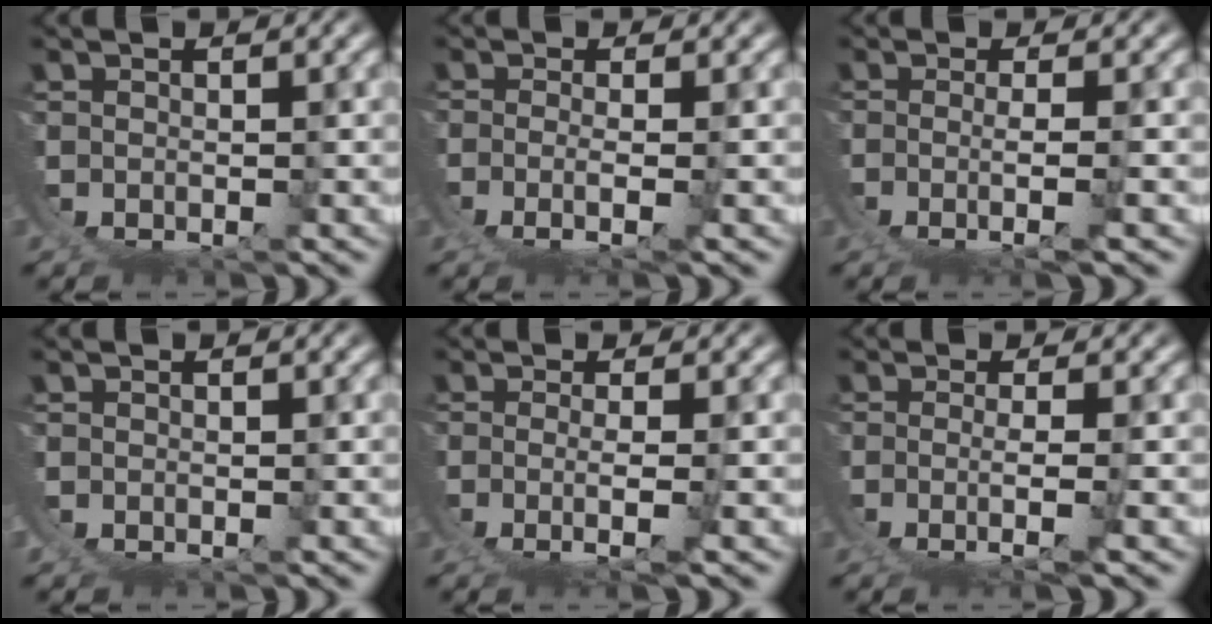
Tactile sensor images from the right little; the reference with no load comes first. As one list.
[{"total": 2.6, "force": [0.2, 0.5, 2.5], "torque": [-0.062, -0.021, 0.016]}, {"total": 2.9, "force": [-0.3, 0.4, 2.9], "torque": [-0.065, -0.022, 0.009]}, {"total": 0.8, "force": [0.1, 0.7, 0.3], "torque": [-0.014, 0.000, 0.001]}, {"total": 2.8, "force": [0.0, 0.5, 2.7], "torque": [-0.068, -0.023, 0.013]}, {"total": 3.0, "force": [-0.4, 0.7, 2.8], "torque": [-0.069, -0.023, 0.007]}]